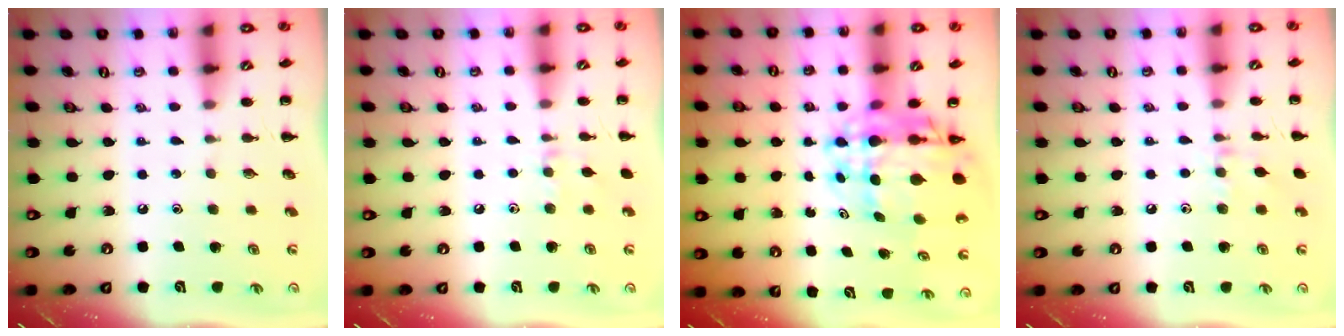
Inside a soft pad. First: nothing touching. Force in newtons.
{"total": 6.6, "press": 6.4, "slide": 1.8}
{"total": 10.8, "press": 10.2, "slide": 3.7}
{"total": 7.0, "press": 6.7, "slide": 1.9}